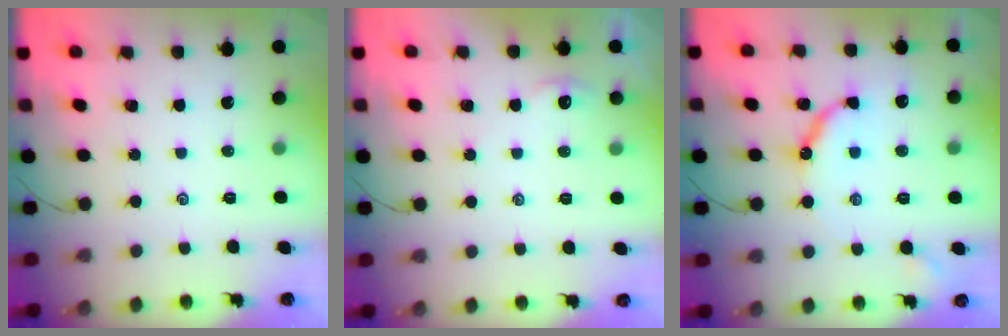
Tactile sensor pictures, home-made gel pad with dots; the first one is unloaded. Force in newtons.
{"total": 2.5, "press": 2.5, "slide": 0.3}
{"total": 9.9, "press": 9.9, "slide": 1.1}